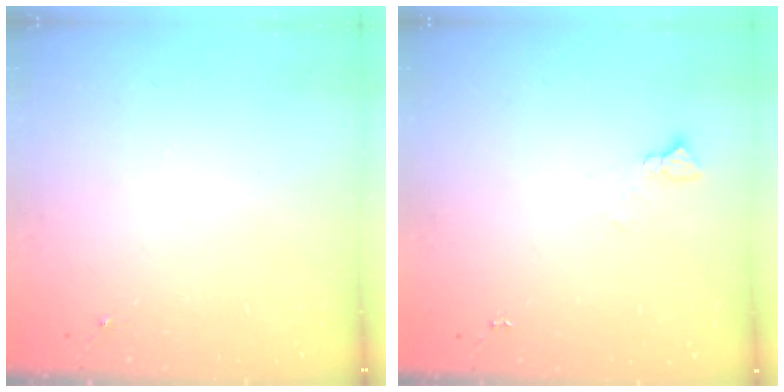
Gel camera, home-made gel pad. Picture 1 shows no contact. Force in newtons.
{"total": 3.1, "press": 3.1, "slide": 0.3}